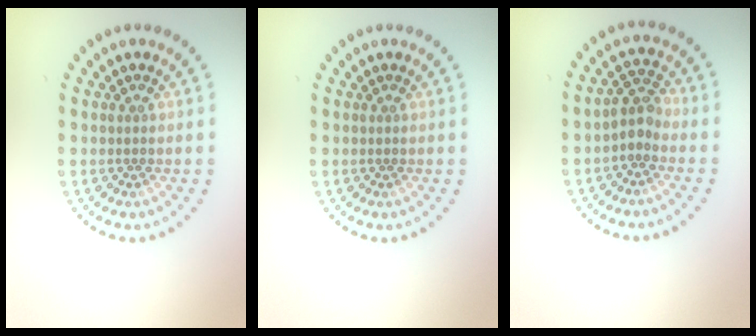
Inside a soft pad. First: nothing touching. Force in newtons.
{"total": 0.0}
{"total": 2.0, "press": 1.7, "slide": 1.1}